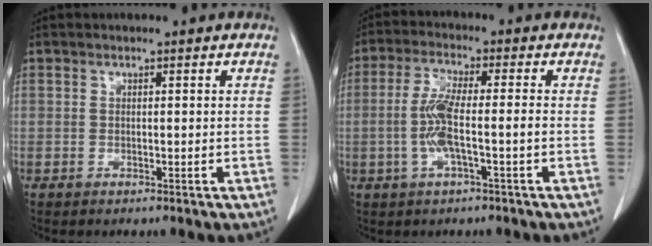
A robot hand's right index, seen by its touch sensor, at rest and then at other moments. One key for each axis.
{"total": 6.5, "fx": -1.4, "fy": 0.7, "fz": 6.3, "tx": -0.134, "ty": 0.006, "tz": -0.029}